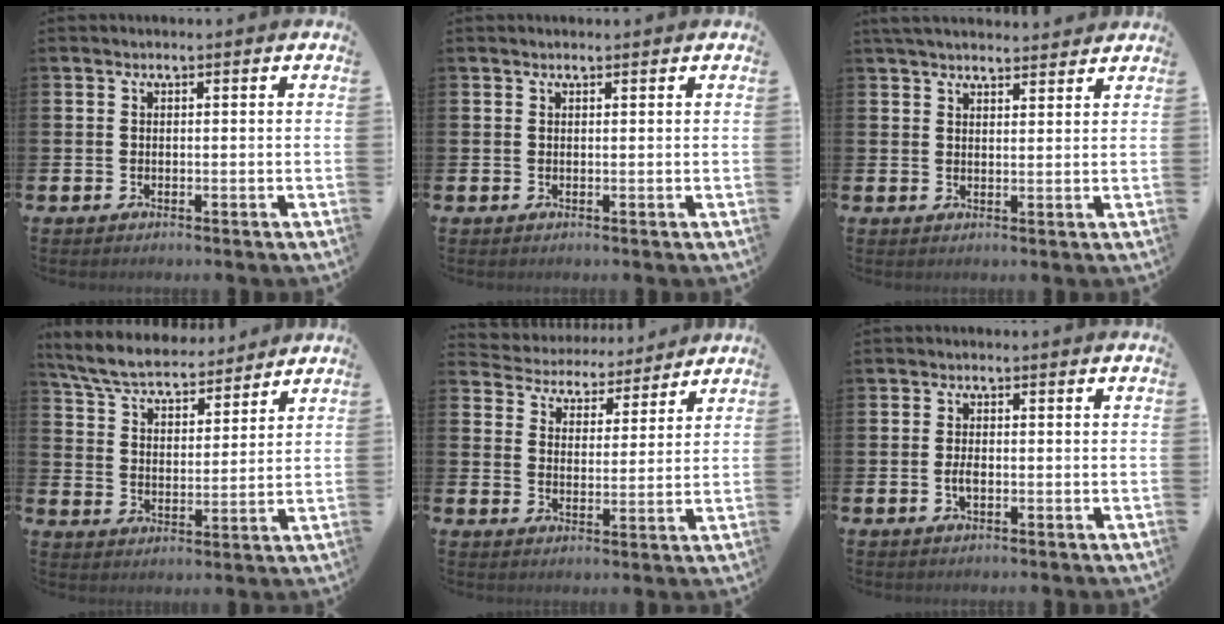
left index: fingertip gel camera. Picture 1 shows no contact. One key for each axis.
{"total": 0.6, "fx": 0.6, "fy": 0.0, "fz": 0.2, "tx": -0.002, "ty": 0.000, "tz": 0.010}
{"total": 3.8, "fx": 3.7, "fy": 0.6, "fz": 0.6, "tx": -0.017, "ty": -0.014, "tz": 0.067}
{"total": 6.7, "fx": 6.4, "fy": 1.4, "fz": 1.6, "tx": -0.065, "ty": -0.034, "tz": 0.113}
{"total": 4.6, "fx": 4.3, "fy": 1.6, "fz": -0.5, "tx": -0.016, "ty": -0.039, "tz": 0.073}
{"total": 1.8, "fx": -0.4, "fy": 0.8, "fz": 1.6, "tx": -0.029, "ty": 0.000, "tz": -0.008}